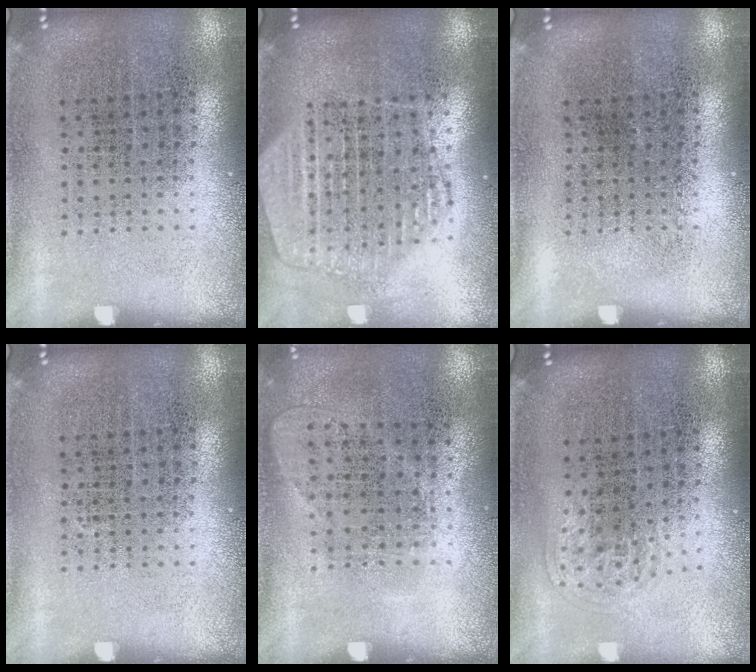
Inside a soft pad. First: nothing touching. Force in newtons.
{"total": 2.2, "press": 1.9, "slide": 1.0}
{"total": 0.0}
{"total": 0.0}
{"total": 1.0, "press": 0.8, "slide": 0.5}
{"total": 1.0, "press": 0.6, "slide": 0.8}